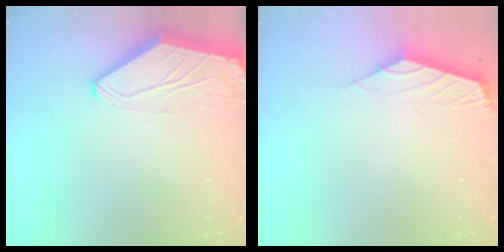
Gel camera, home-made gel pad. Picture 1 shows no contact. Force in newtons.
{"total": 2.6, "press": 2.5, "slide": 0.6}